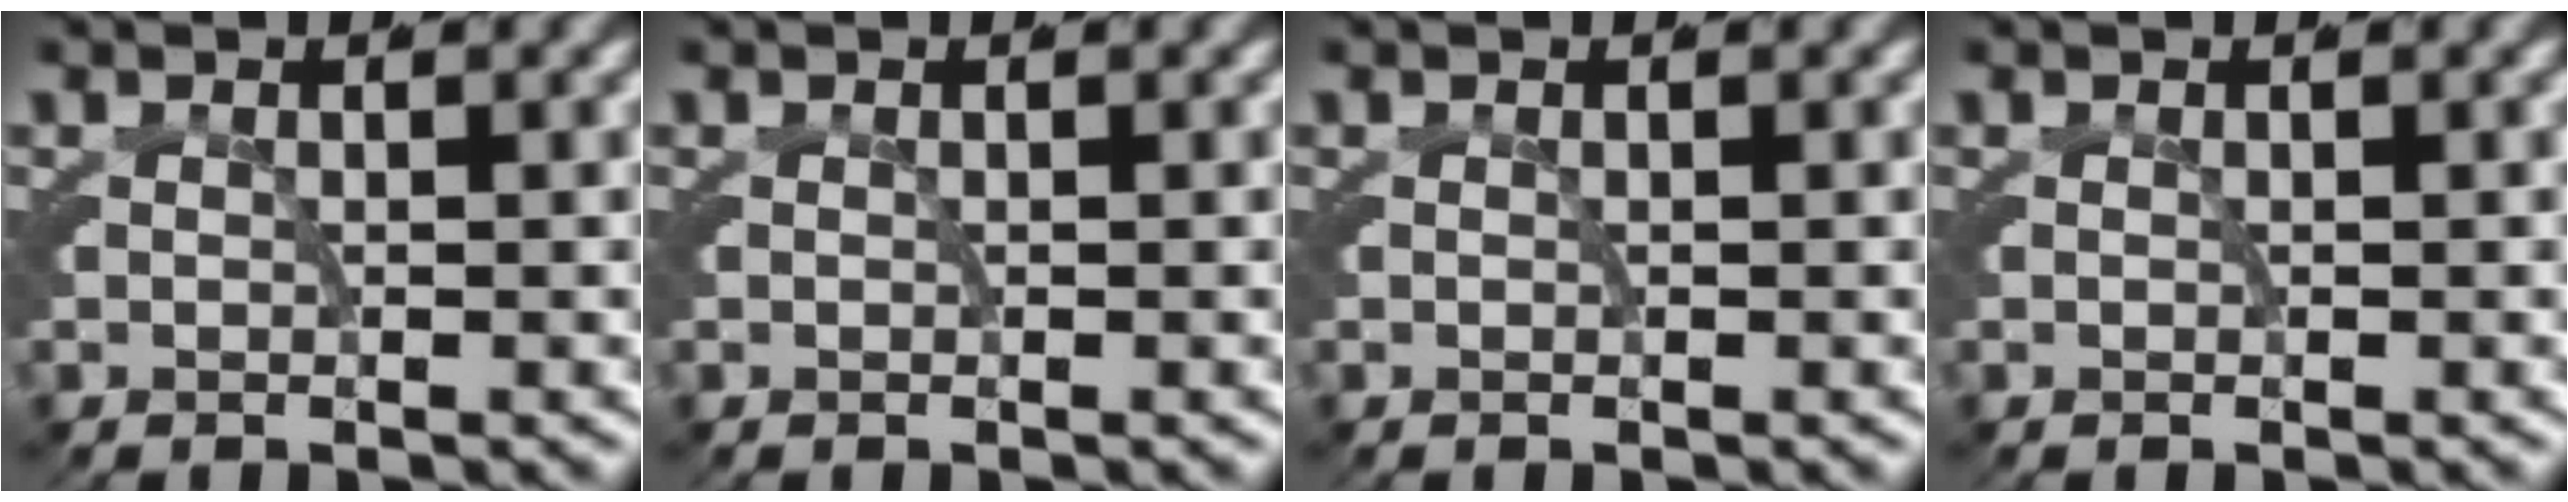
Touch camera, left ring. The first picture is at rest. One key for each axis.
{"total": 0.0}
{"total": 0.0}
{"total": 0.0}